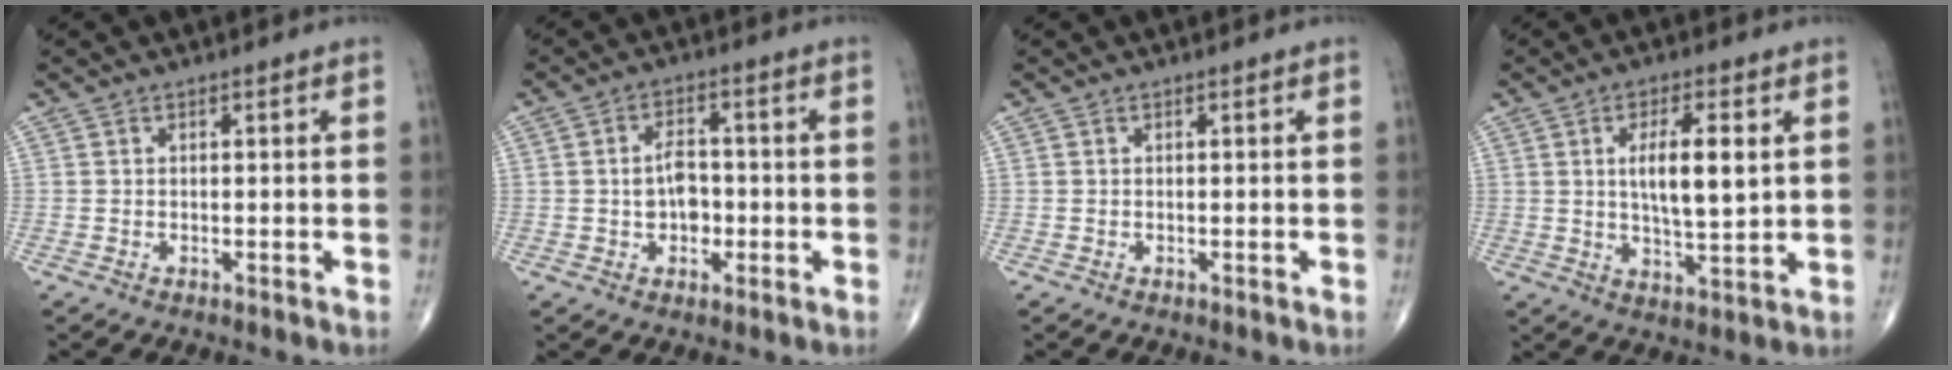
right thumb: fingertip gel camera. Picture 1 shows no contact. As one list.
[{"total": 5.5, "force": [-0.7, 3.6, 4.1], "torque": [-0.053, 0.015, -0.013]}, {"total": 0.0}, {"total": 9.4, "force": [2.1, 2.8, 8.7], "torque": [-0.142, -0.012, 0.040]}]